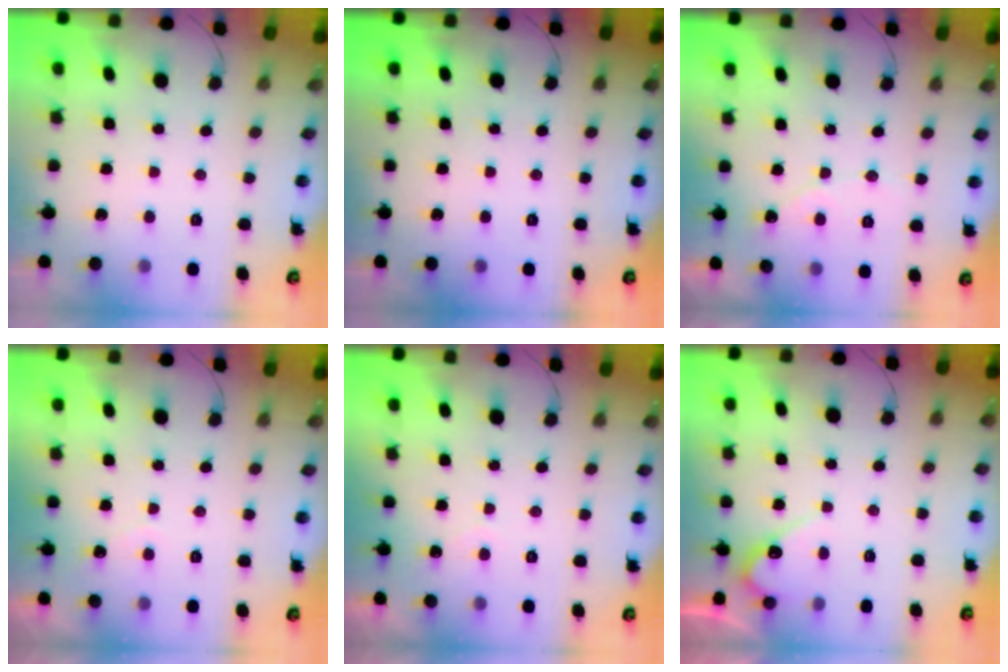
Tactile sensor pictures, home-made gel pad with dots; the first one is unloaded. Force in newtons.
{"total": 0.0}
{"total": 4.5, "press": 4.5, "slide": 0.2}
{"total": 2.5, "press": 2.5, "slide": 0.1}
{"total": 2.2, "press": 2.2, "slide": 0.1}
{"total": 6.3, "press": 6.3, "slide": 0.3}